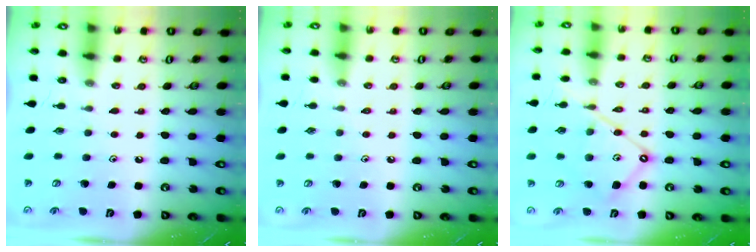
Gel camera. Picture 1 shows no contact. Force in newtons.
{"total": 1.9, "press": 1.8, "slide": 0.3}
{"total": 12.5, "press": 12.5, "slide": 1.1}